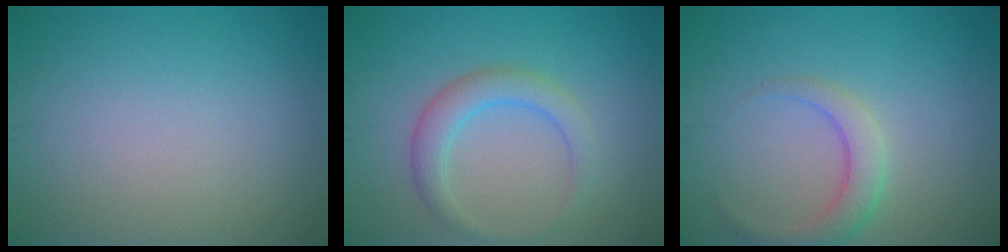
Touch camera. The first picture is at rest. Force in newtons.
{"total": 3.1, "press": 3.1, "slide": 0.1}
{"total": 2.9, "press": 2.9, "slide": 0.1}